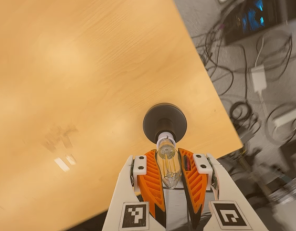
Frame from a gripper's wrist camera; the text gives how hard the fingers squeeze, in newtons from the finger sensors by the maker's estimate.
{"total": 23.3, "left": 23.3, "right": 23.3}